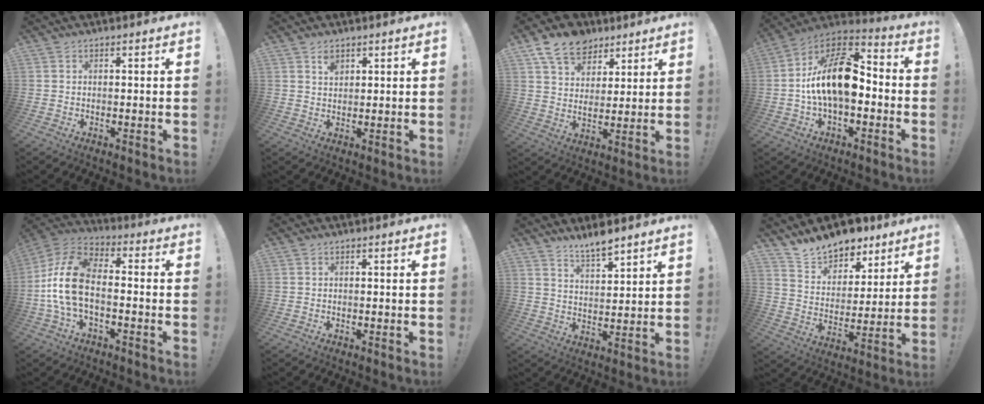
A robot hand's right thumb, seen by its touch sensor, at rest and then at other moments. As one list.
[{"total": 2.7, "force": [1.8, 1.7, 1.0], "torque": [0.002, -0.015, 0.028]}, {"total": 12.1, "force": [8.1, 8.0, 4.2], "torque": [-0.070, -0.044, 0.155]}, {"total": 18.1, "force": [-0.3, 10.0, 15.1], "torque": [-0.265, 0.016, -0.002]}, {"total": 15.0, "force": [-2.3, 8.7, 12.0], "torque": [-0.253, 0.032, -0.031]}, {"total": 0.0}, {"total": 6.6, "force": [6.1, 1.0, 2.3], "torque": [-0.045, -0.043, 0.111]}, {"total": 12.2, "force": [10.9, 5.1, 2.2], "torque": [-0.055, -0.085, 0.203]}]